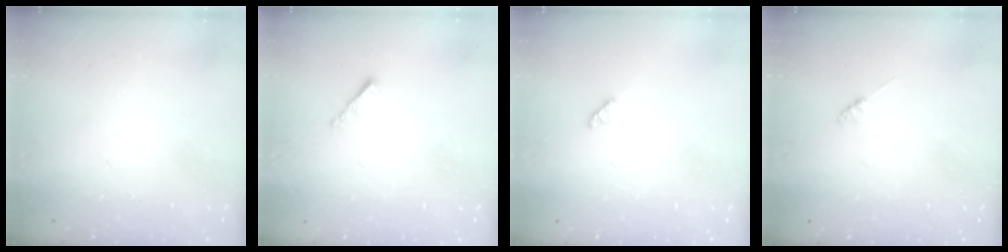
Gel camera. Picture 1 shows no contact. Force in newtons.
{"total": 1.0, "press": 0.9, "slide": 0.4}
{"total": 2.9, "press": 2.9, "slide": 0.3}
{"total": 2.3, "press": 2.3, "slide": 0.3}